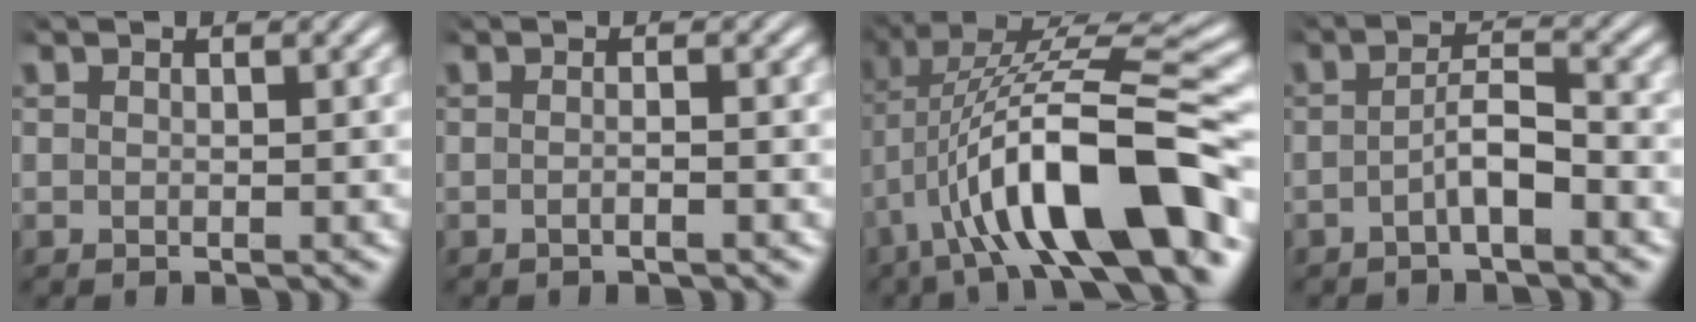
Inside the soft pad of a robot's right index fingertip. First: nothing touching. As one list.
[{"total": 0.9, "force": [-0.6, -0.1, 0.6], "torque": [-0.011, 0.004, -0.016]}, {"total": 10.3, "force": [-1.4, 3.3, 9.7], "torque": [-0.178, -0.004, -0.010]}, {"total": 2.9, "force": [-1.9, 0.5, 2.2], "torque": [-0.036, -0.004, -0.032]}]